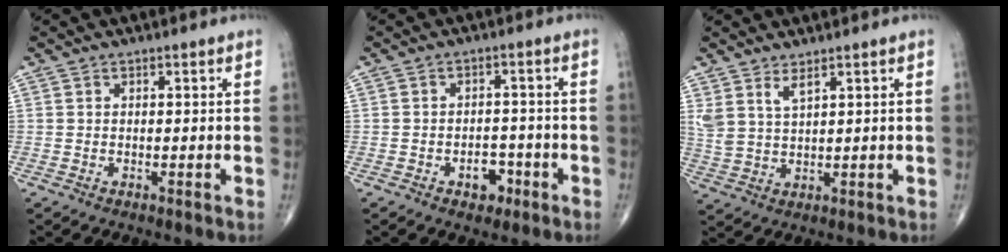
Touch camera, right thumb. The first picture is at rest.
{"total": 4.1, "force": [-2.1, 2.7, 2.3], "torque": [-0.011, 0.019, -0.029]}
{"total": 4.4, "force": [2.9, 1.3, 3.0], "torque": [-0.066, -0.020, 0.066]}